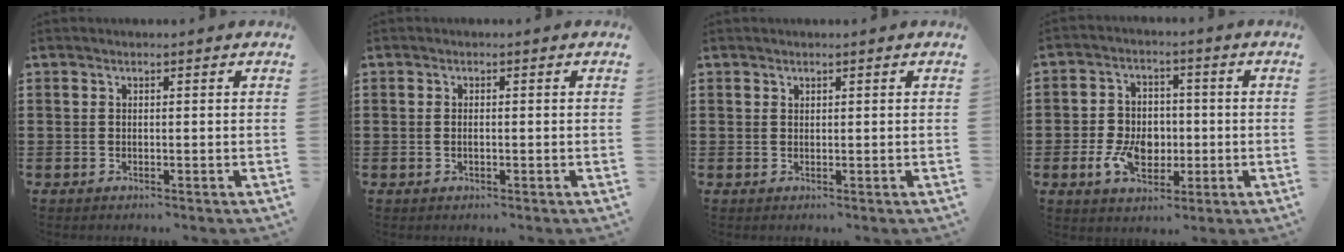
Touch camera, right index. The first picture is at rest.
{"total": 0.8, "force": [-0.1, 0.3, 0.7], "torque": [-0.016, -0.002, -0.002]}
{"total": 0.5, "force": [0.4, 0.3, 0.0], "torque": [-0.001, 0.002, 0.008]}
{"total": 7.3, "force": [-1.5, 5.1, 5.0], "torque": [-0.113, 0.010, -0.029]}